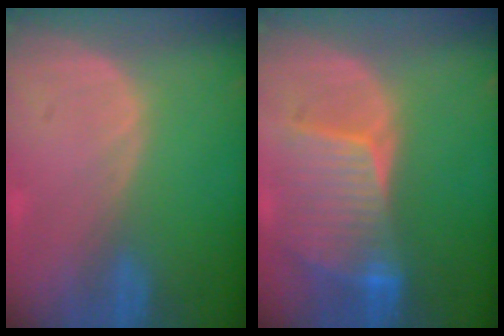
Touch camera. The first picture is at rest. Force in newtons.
{"total": 8.4, "press": 7.6, "slide": 3.4}